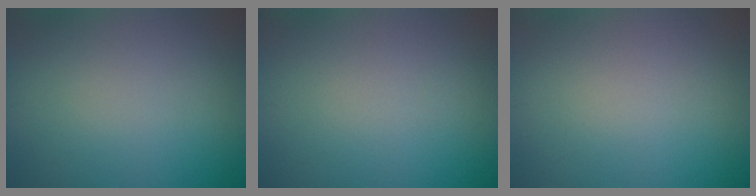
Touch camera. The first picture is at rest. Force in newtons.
{"total": 0.0}
{"total": 0.0}